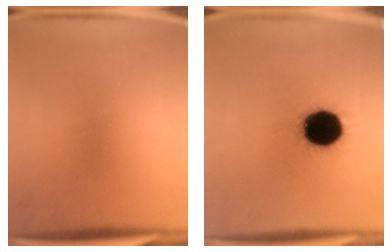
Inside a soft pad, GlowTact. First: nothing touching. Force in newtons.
{"total": 19.1}